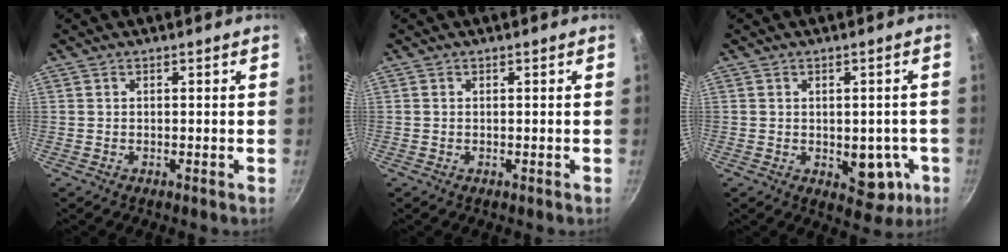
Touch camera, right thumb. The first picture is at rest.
{"total": 0.0}
{"total": 8.1, "force": [-1.7, 5.0, 6.1], "torque": [-0.036, 0.003, -0.014]}